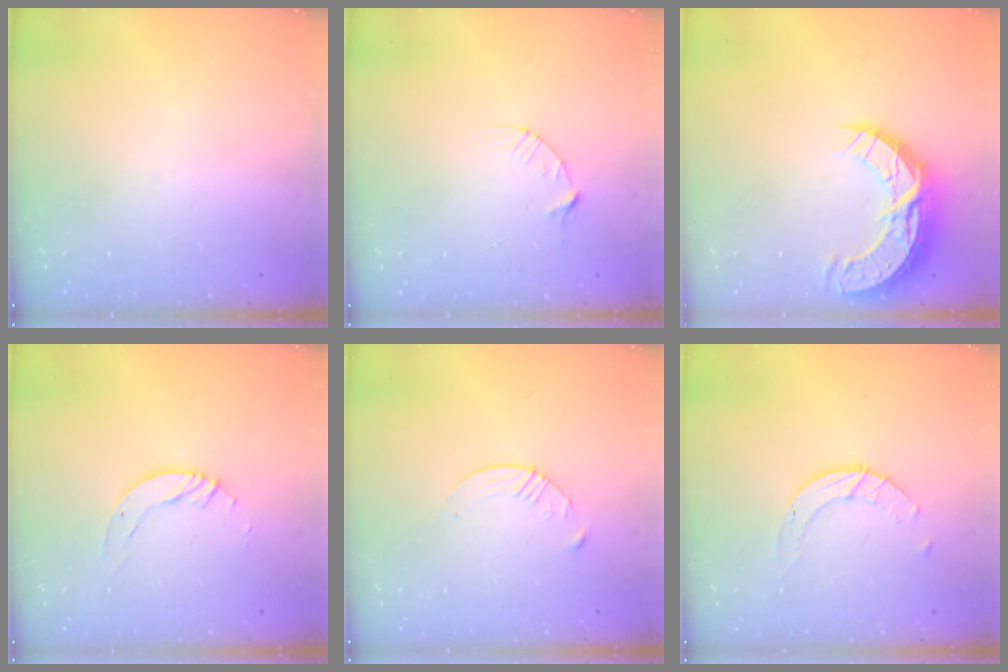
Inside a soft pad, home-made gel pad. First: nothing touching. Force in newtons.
{"total": 3.2, "press": 3.2, "slide": 0.3}
{"total": 15.1, "press": 15.1, "slide": 1.1}
{"total": 4.0, "press": 4.0, "slide": 0.3}
{"total": 3.1, "press": 3.1, "slide": 0.4}
{"total": 4.5, "press": 4.5, "slide": 0.3}